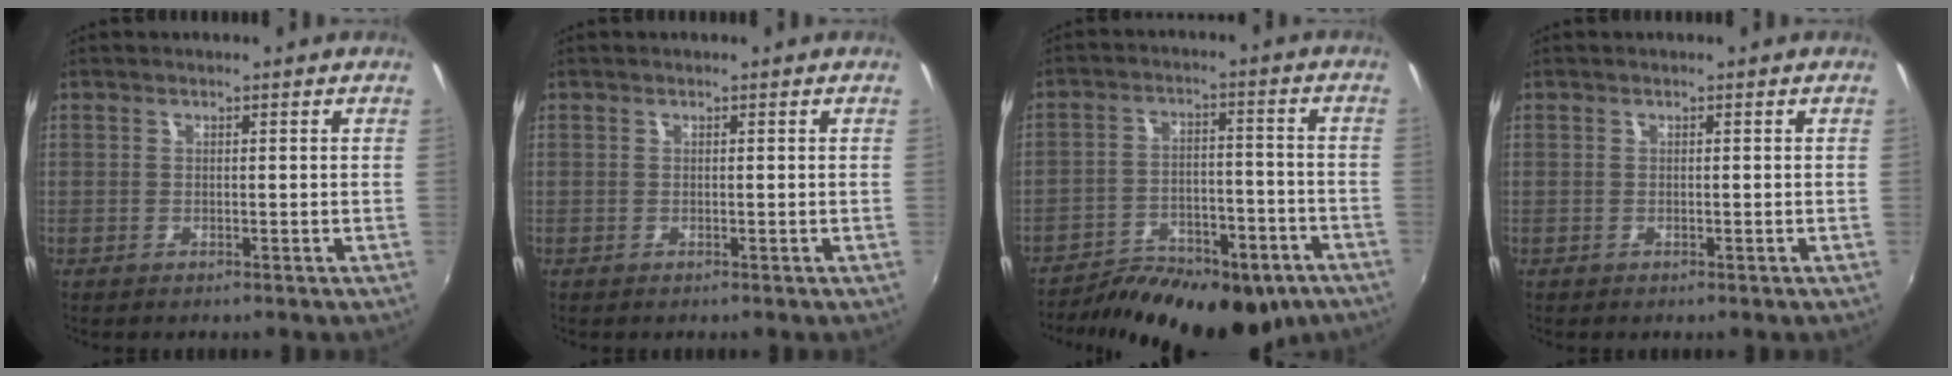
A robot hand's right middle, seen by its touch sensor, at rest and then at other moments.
{"total": 0.0}
{"total": 21.8, "force": [-16.0, 9.1, 11.7], "torque": [-0.208, -0.022, -0.215]}
{"total": 0.0}